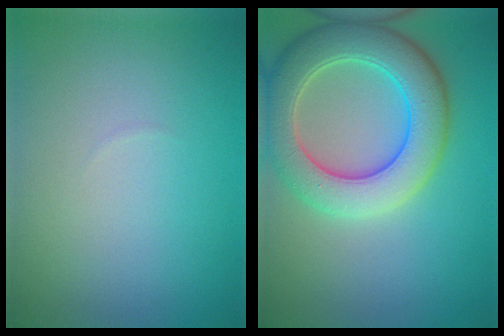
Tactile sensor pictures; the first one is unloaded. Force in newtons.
{"total": 7.8, "press": 7.8, "slide": 0.9}